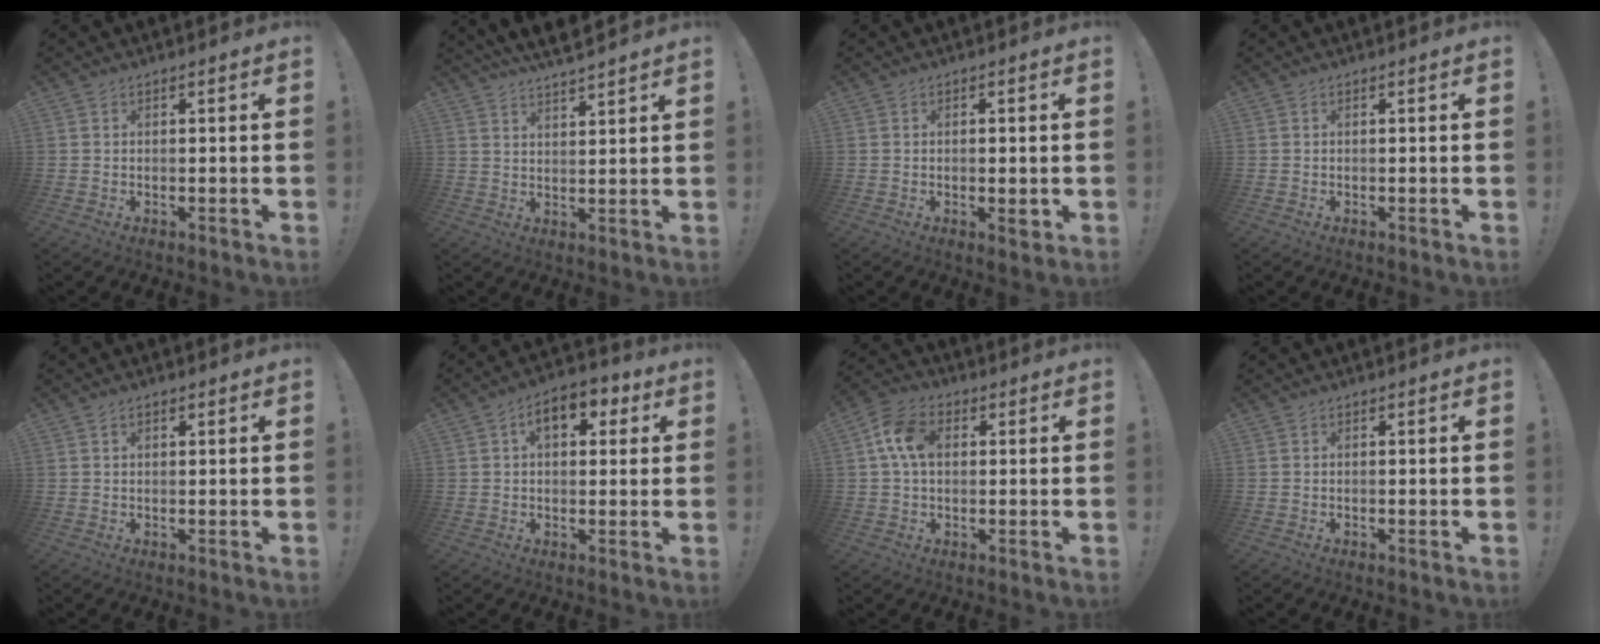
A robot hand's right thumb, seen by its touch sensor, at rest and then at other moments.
{"total": 5.7, "force": [5.2, 0.6, 2.3], "torque": [-0.039, -0.033, 0.094]}
{"total": 2.3, "force": [-0.6, 0.9, 2.0], "torque": [-0.019, -0.002, -0.011]}
{"total": 0.0}
{"total": 1.2, "force": [0.7, 0.7, 0.7], "torque": [-0.005, 0.000, 0.012]}
{"total": 8.9, "force": [3.6, 5.2, 6.4], "torque": [-0.080, -0.005, 0.058]}
{"total": 9.7, "force": [1.9, 6.7, 6.8], "torque": [-0.127, 0.010, 0.038]}
{"total": 0.0}